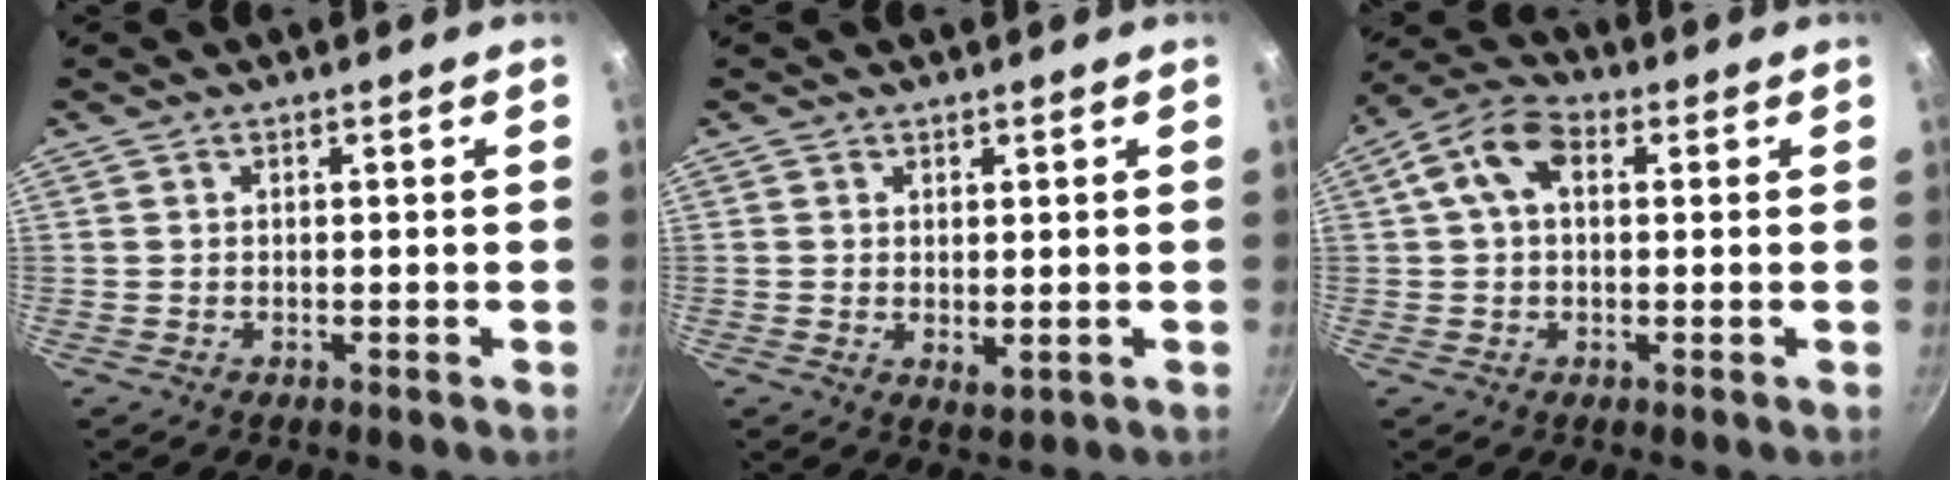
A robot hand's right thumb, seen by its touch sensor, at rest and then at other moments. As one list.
[{"total": 2.1, "force": [0.8, 1.2, 1.6], "torque": [-0.022, -0.014, 0.011]}, {"total": 9.0, "force": [2.1, 5.6, 6.7], "torque": [-0.128, 0.026, 0.023]}]